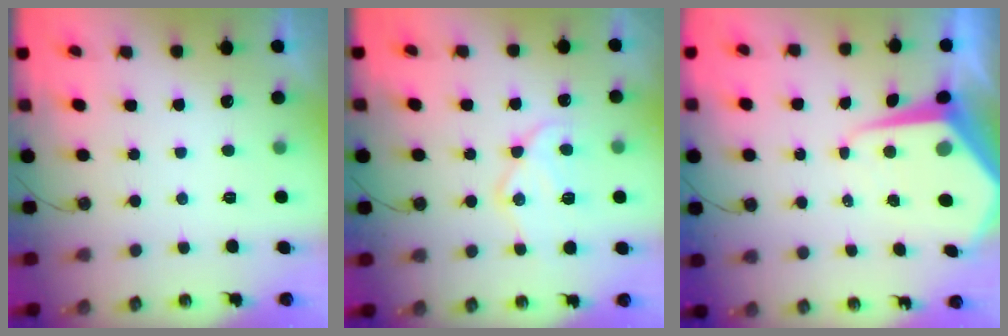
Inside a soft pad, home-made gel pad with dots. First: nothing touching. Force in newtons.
{"total": 14.9, "press": 14.9, "slide": 1.4}
{"total": 9.5, "press": 9.4, "slide": 0.8}